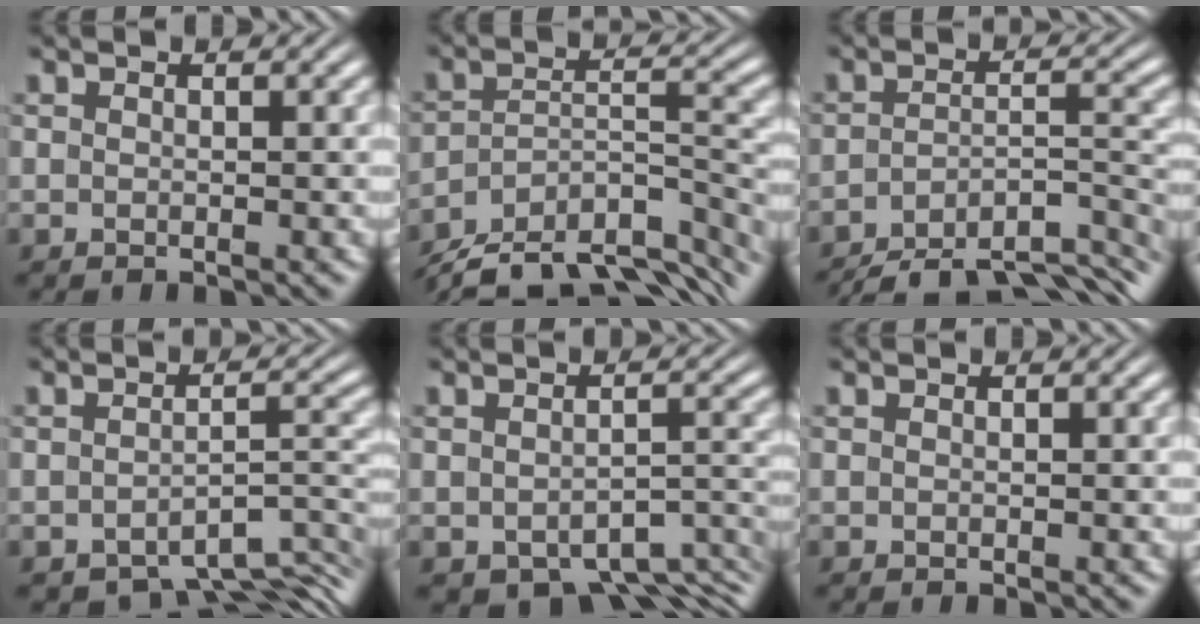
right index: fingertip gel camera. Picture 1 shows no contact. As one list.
[{"total": 11.8, "force": [-9.1, 4.7, 5.9], "torque": [-0.078, -0.032, -0.132]}, {"total": 11.1, "force": [-9.6, 3.4, 4.3], "torque": [-0.036, -0.021, -0.144]}, {"total": 8.4, "force": [-6.6, 3.1, 4.0], "torque": [-0.032, -0.021, -0.093]}, {"total": 7.9, "force": [-6.4, 3.3, 3.2], "torque": [-0.022, -0.017, -0.090]}, {"total": 0.0}]